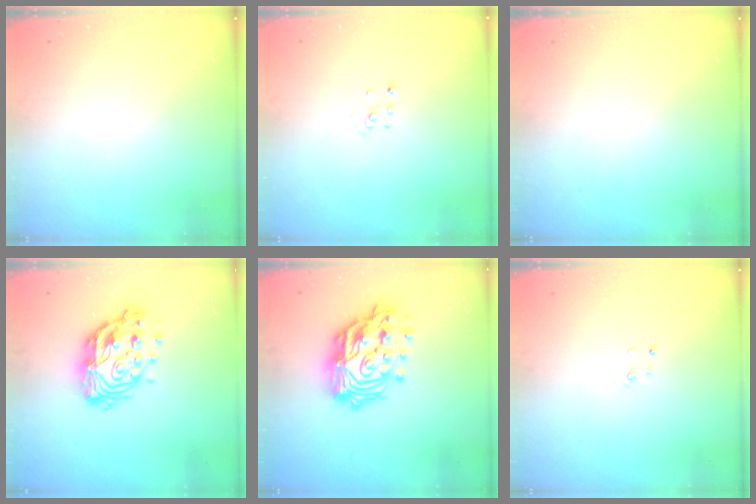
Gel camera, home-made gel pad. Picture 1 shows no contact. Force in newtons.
{"total": 2.5, "press": 2.4, "slide": 0.5}
{"total": 0.0}
{"total": 15.0, "press": 14.9, "slide": 1.3}
{"total": 21.5, "press": 21.3, "slide": 2.7}
{"total": 2.7, "press": 2.7, "slide": 0.3}